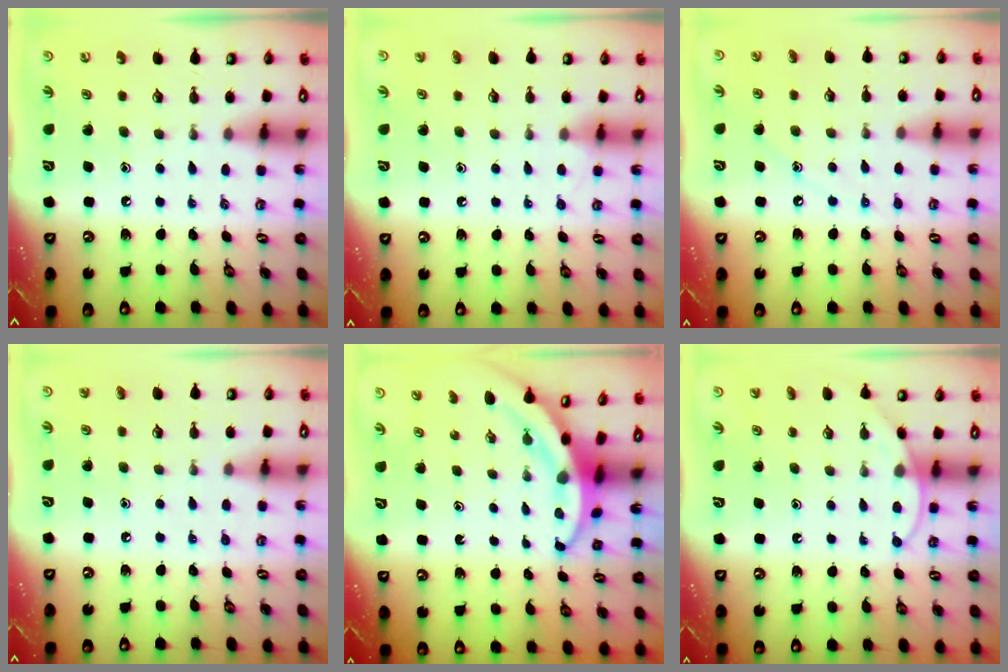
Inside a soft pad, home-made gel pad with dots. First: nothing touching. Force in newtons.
{"total": 2.6, "press": 2.5, "slide": 0.3}
{"total": 5.9, "press": 5.9, "slide": 0.5}
{"total": 4.6, "press": 4.5, "slide": 0.4}
{"total": 3.8, "press": 3.8, "slide": 0.4}
{"total": 6.2, "press": 6.1, "slide": 0.5}